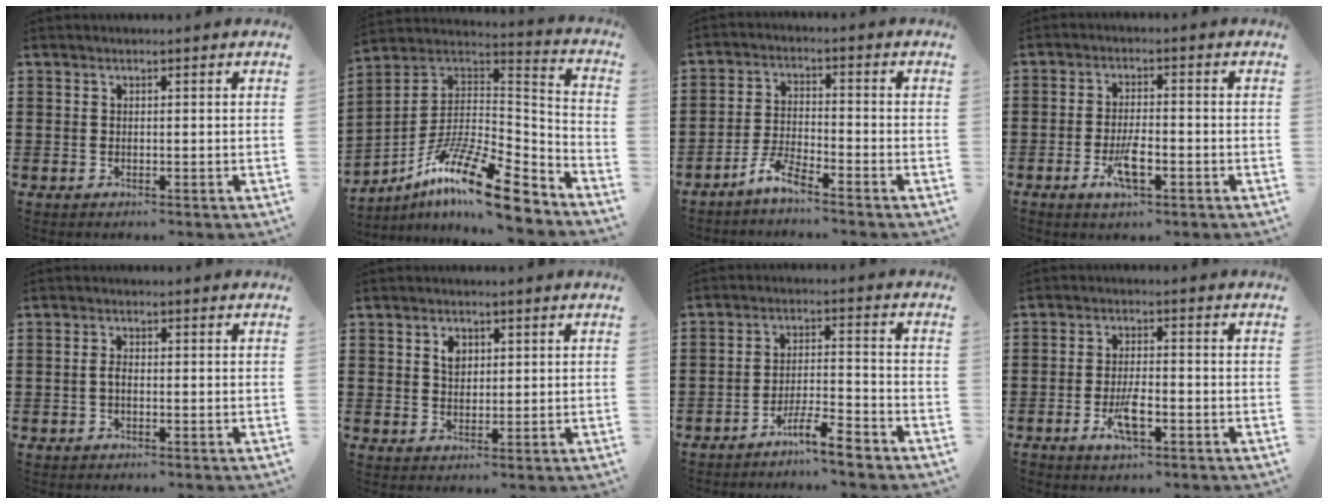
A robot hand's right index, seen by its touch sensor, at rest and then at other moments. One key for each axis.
{"total": 15.7, "fx": -10.7, "fy": 3.2, "fz": 11.0, "tx": -0.205, "ty": 0.020, "tz": -0.193}
{"total": 4.5, "fx": -3.9, "fy": 0.5, "fz": 2.2, "tx": -0.060, "ty": -0.001, "tz": -0.081}
{"total": 5.0, "fx": -2.1, "fy": 1.6, "fz": 4.2, "tx": -0.082, "ty": 0.001, "tz": -0.040}
{"total": 1.4, "fx": -0.3, "fy": 0.4, "fz": 1.3, "tx": -0.033, "ty": -0.005, "tz": -0.007}
{"total": 2.6, "fx": 1.1, "fy": 1.6, "fz": 1.7, "tx": -0.032, "ty": 0.000, "tz": 0.019}
{"total": 6.0, "fx": -5.1, "fy": 0.2, "fz": 3.1, "tx": -0.067, "ty": -0.004, "tz": -0.099}
{"total": 4.9, "fx": -2.2, "fy": 1.7, "fz": 4.0, "tx": -0.080, "ty": 0.003, "tz": -0.043}